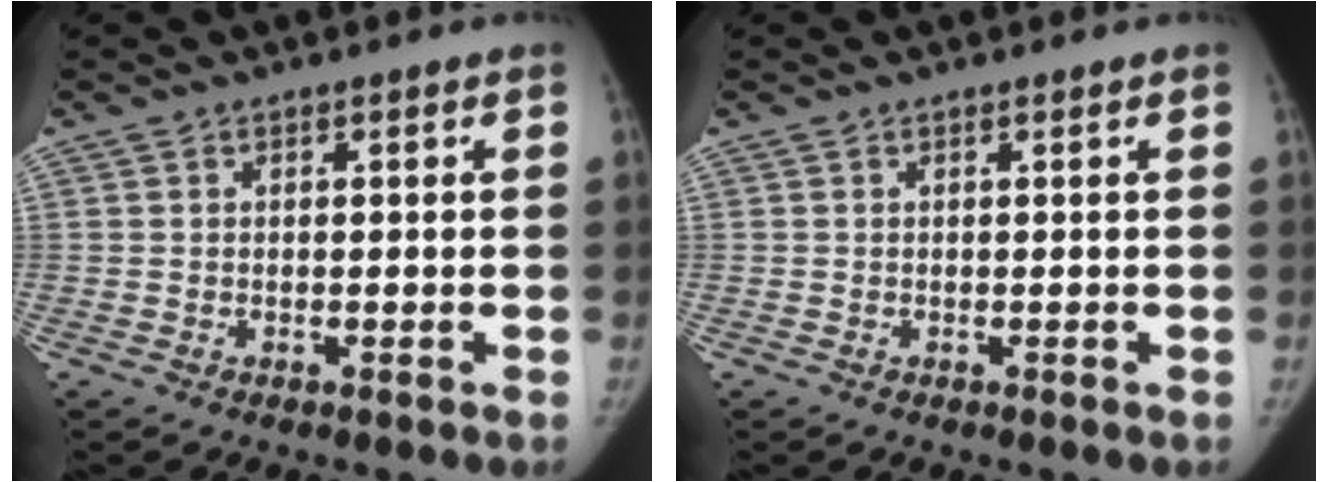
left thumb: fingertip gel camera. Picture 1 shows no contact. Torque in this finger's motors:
{"motor_torque": [0.00, 0.00, 0.36, -0.25, 0.02]}